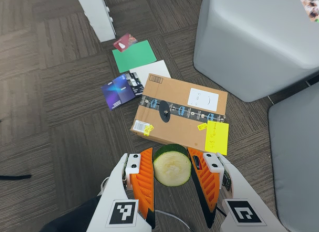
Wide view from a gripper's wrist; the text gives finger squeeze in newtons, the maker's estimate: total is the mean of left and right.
{"total": 10.4, "left": 10.9, "right": 9.9}